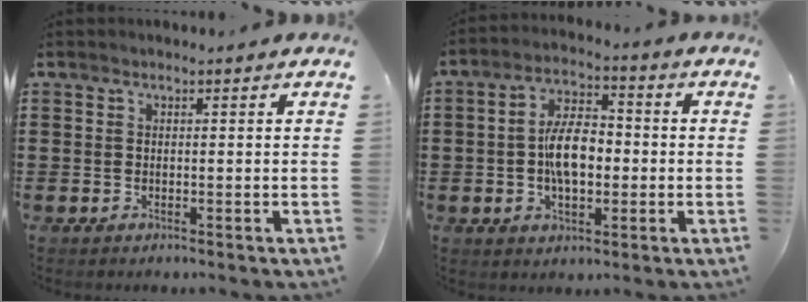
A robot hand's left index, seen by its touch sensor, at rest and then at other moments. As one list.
[{"total": 7.8, "force": [-0.8, 4.0, 6.7], "torque": [-0.134, 0.002, -0.023]}]